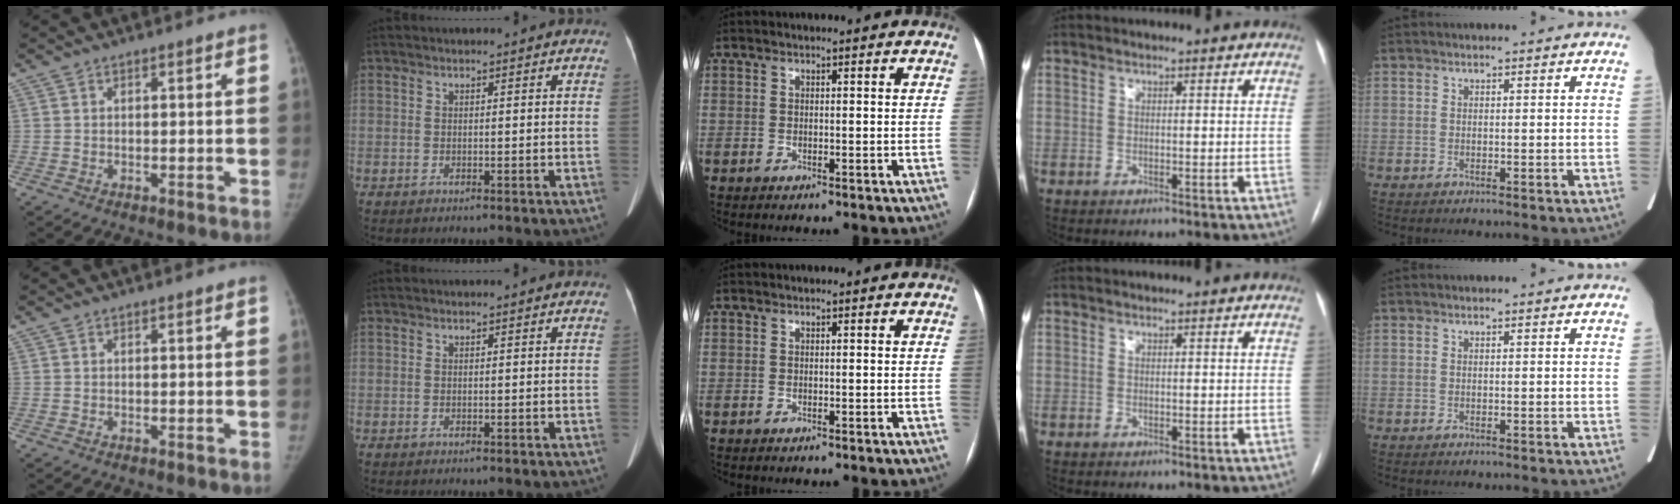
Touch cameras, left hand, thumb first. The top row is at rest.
{}